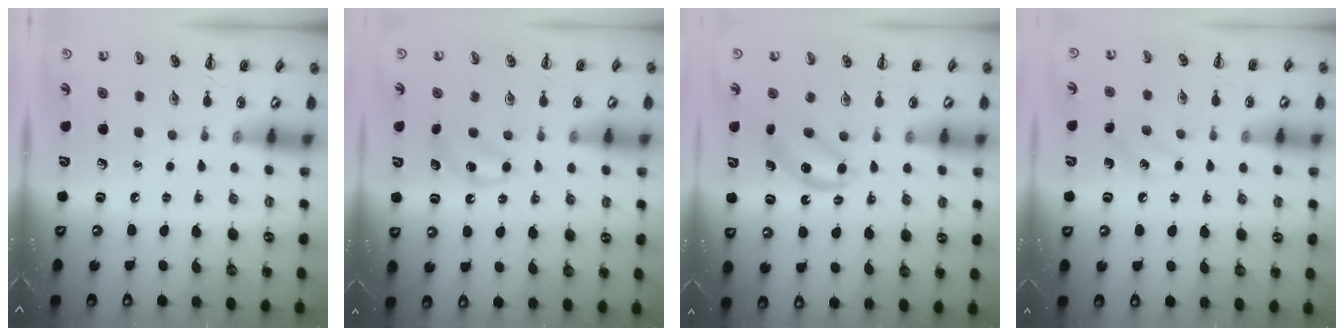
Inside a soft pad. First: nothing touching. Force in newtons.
{"total": 5.4, "press": 5.2, "slide": 1.5}
{"total": 5.3, "press": 5.1, "slide": 1.2}
{"total": 5.7, "press": 5.5, "slide": 1.6}